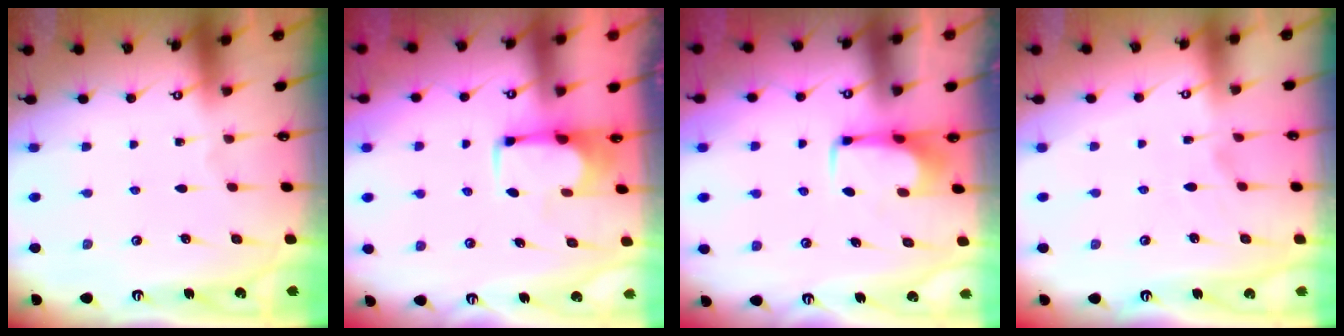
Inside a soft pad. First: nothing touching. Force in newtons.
{"total": 1.6, "press": 1.5, "slide": 0.6}
{"total": 1.7, "press": 1.6, "slide": 0.5}
{"total": 3.2, "press": 3.0, "slide": 1.1}